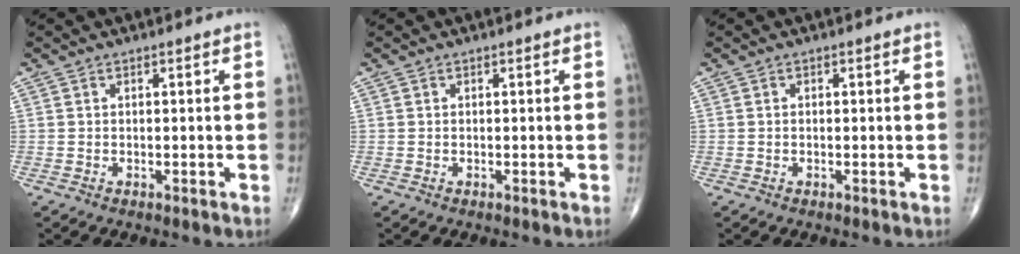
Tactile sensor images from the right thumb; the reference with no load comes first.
{"total": 0.0}
{"total": 0.0}